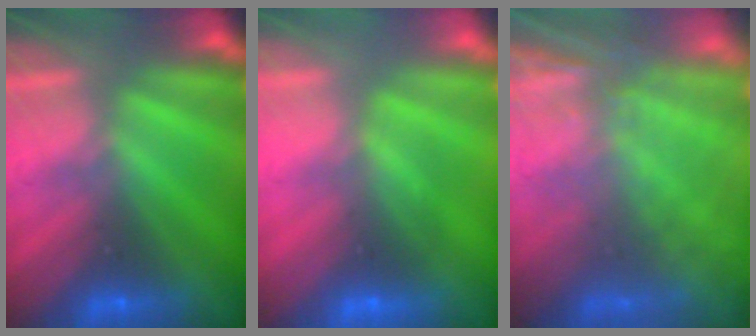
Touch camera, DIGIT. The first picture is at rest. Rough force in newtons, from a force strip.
{"total": 2.7}
{"total": 7.1}